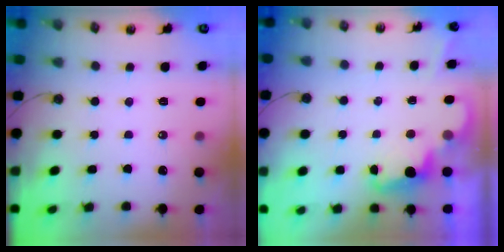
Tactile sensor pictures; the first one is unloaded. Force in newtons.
{"total": 2.4, "press": 2.3, "slide": 0.5}